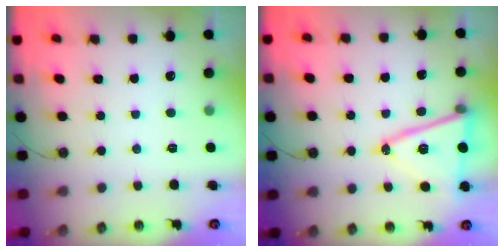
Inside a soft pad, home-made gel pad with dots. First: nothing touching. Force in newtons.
{"total": 15.8, "press": 15.4, "slide": 3.7}